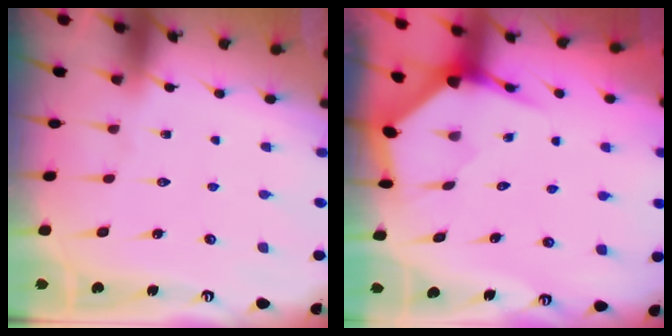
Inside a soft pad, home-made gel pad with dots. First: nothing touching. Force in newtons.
{"total": 3.9, "press": 3.9, "slide": 0.5}